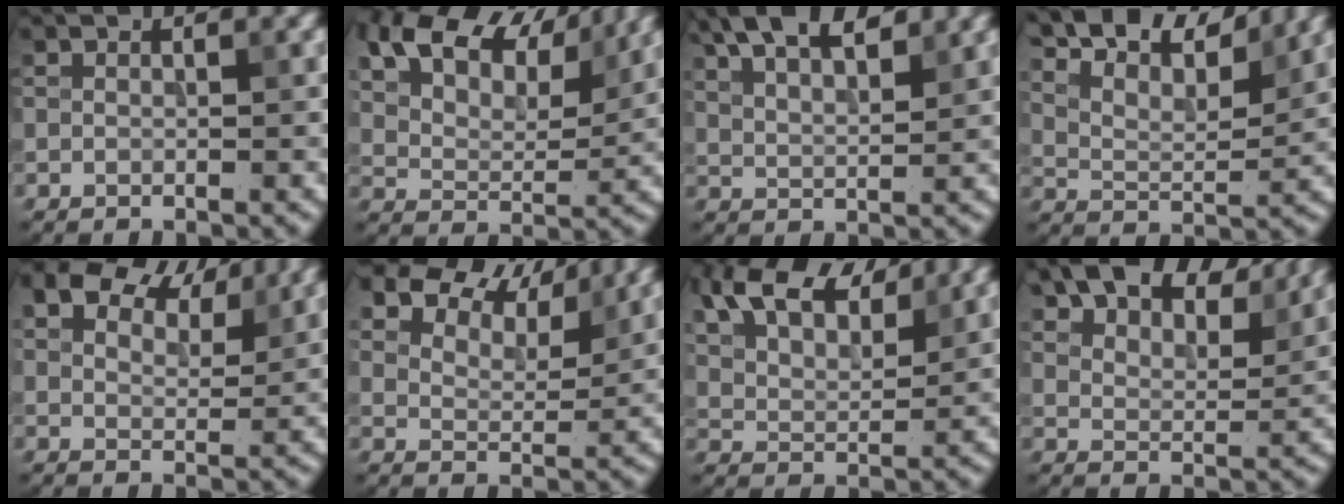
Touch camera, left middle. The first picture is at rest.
{"total": 11.1, "force": [7.7, 4.9, 6.3], "torque": [-0.131, 0.025, 0.110]}
{"total": 7.4, "force": [5.2, 2.6, 4.6], "torque": [-0.078, 0.024, 0.073]}
{"total": 12.4, "force": [9.9, 3.5, 6.7], "torque": [-0.122, 0.023, 0.131]}
{"total": 9.6, "force": [6.8, 4.6, 5.0], "torque": [-0.087, 0.013, 0.097]}
{"total": 11.2, "force": [8.7, 5.0, 4.9], "torque": [-0.100, 0.002, 0.156]}
{"total": 9.1, "force": [6.1, 4.0, 5.4], "torque": [-0.115, 0.028, 0.094]}
{"total": 10.9, "force": [8.4, 3.8, 5.8], "torque": [-0.106, 0.015, 0.120]}